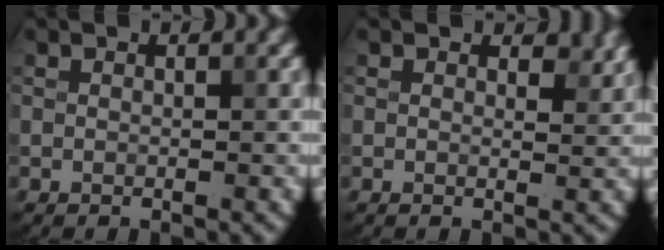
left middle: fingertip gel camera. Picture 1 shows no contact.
{"total": 1.3, "force": [0.9, 0.7, 0.7], "torque": [-0.008, -0.007, 0.010]}